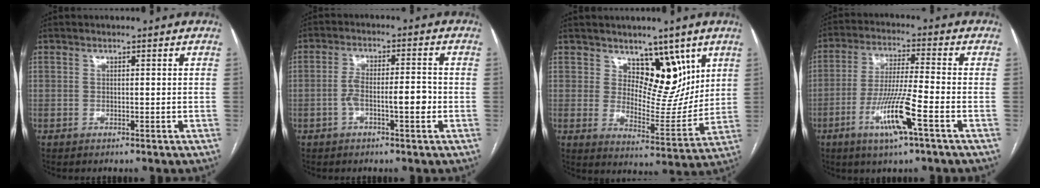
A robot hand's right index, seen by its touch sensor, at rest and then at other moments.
{"total": 5.8, "force": [-1.7, 1.4, 5.3], "torque": [-0.098, 0.018, -0.028]}
{"total": 9.6, "force": [5.8, 5.6, 5.3], "torque": [-0.061, -0.010, 0.099]}
{"total": 10.4, "force": [-4.5, 0.2, 9.3], "torque": [-0.182, -0.011, -0.086]}